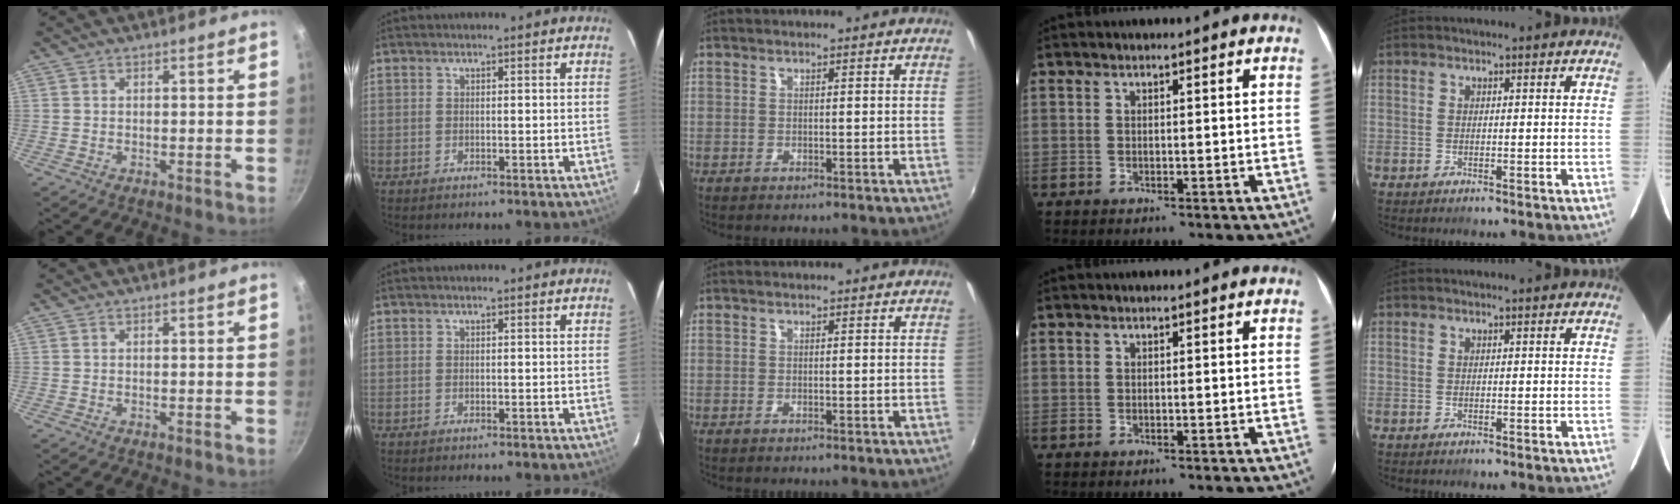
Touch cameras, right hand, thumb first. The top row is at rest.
{}